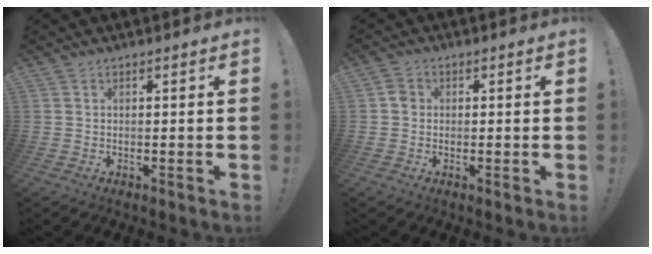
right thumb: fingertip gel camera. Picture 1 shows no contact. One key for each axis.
{"total": 2.5, "fx": -0.2, "fy": 2.2, "fz": 1.2, "tx": -0.011, "ty": 0.003, "tz": -0.005}